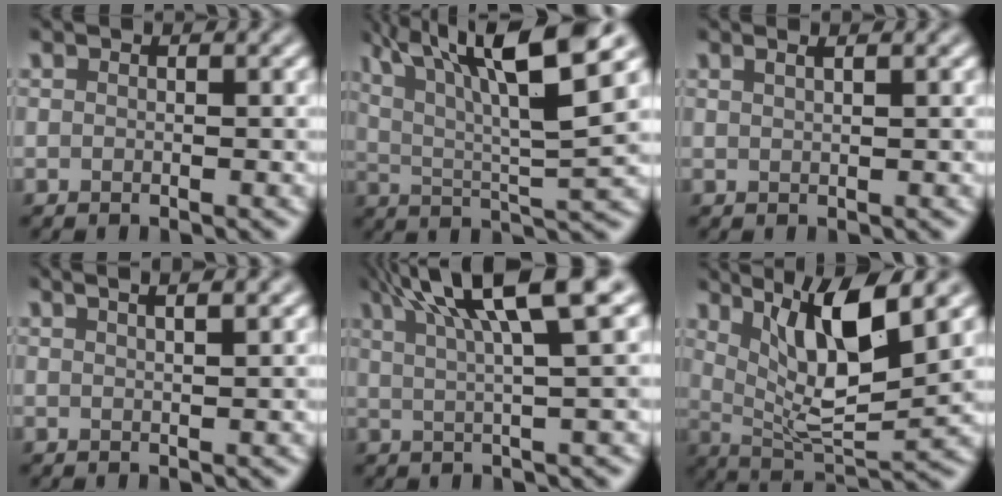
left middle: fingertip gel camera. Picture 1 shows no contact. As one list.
[{"total": 11.6, "force": [5.8, 2.5, 9.7], "torque": [-0.160, 0.012, 0.101]}, {"total": 1.0, "force": [0.7, 0.4, 0.7], "torque": [-0.002, -0.002, 0.003]}, {"total": 4.7, "force": [2.8, 2.1, 3.1], "torque": [-0.010, 0.040, 0.000]}, {"total": 9.3, "force": [4.6, 1.9, 7.8], "torque": [-0.090, 0.028, 0.066]}, {"total": 8.2, "force": [3.6, 2.1, 7.1], "torque": [-0.124, -0.012, 0.070]}]